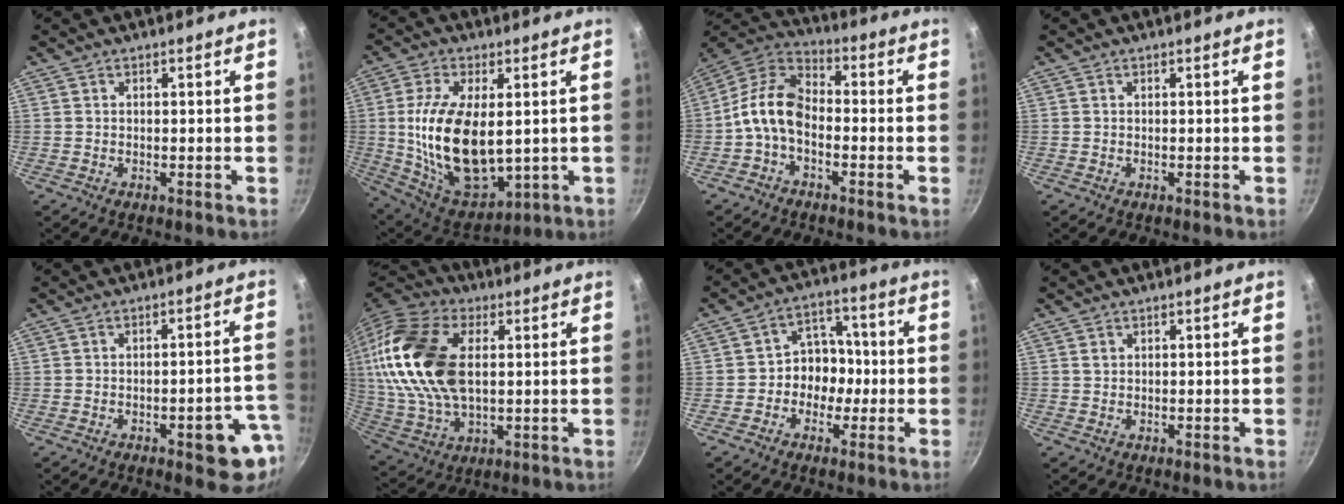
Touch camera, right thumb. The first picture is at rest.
{"total": 20.0, "force": [1.0, 10.7, 16.9], "torque": [-0.297, -0.014, 0.037]}
{"total": 10.5, "force": [-2.7, 6.5, 7.8], "torque": [-0.140, 0.048, -0.072]}
{"total": 0.0}
{"total": 9.6, "force": [-3.9, 3.8, 7.9], "torque": [-0.050, 0.026, -0.045]}
{"total": 23.5, "force": [4.2, 14.1, 18.3], "torque": [-0.355, 0.002, 0.076]}
{"total": 7.9, "force": [-1.5, 6.7, 3.8], "torque": [0.002, 0.031, -0.034]}
{"total": 0.8, "force": [0.4, 0.7, 0.3], "torque": [-0.002, 0.001, 0.007]}